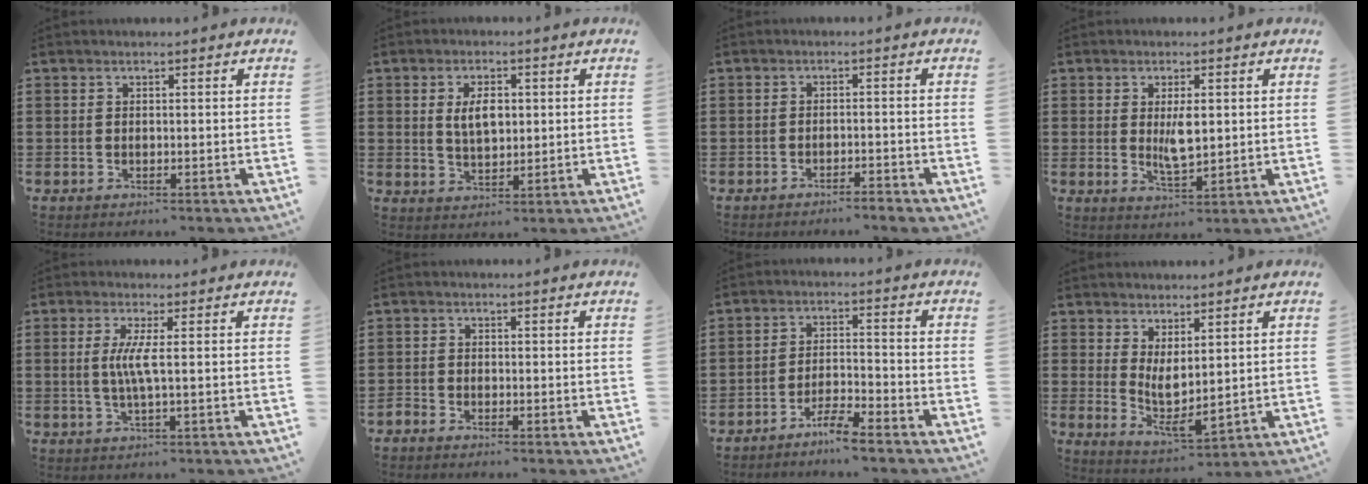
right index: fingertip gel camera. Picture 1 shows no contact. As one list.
[{"total": 4.6, "force": [0.7, 2.2, 3.9], "torque": [-0.072, 0.005, 0.010]}, {"total": 1.9, "force": [-1.8, -0.2, 0.5], "torque": [-0.010, 0.000, -0.037]}, {"total": 4.4, "force": [0.5, 1.6, 4.1], "torque": [-0.071, 0.000, 0.007]}, {"total": 4.0, "force": [0.2, -0.3, 4.0], "torque": [-0.084, -0.011, -0.002]}, {"total": 1.3, "force": [-1.2, 0.1, 0.0], "torque": [-0.003, 0.003, -0.026]}, {"total": 4.3, "force": [-4.0, -0.2, 1.6], "torque": [-0.037, 0.001, -0.078]}, {"total": 3.9, "force": [1.0, 1.5, 3.5], "torque": [-0.076, -0.011, 0.017]}]